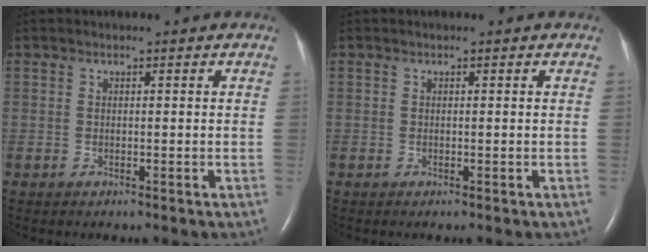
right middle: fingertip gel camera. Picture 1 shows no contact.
{"total": 0.0}